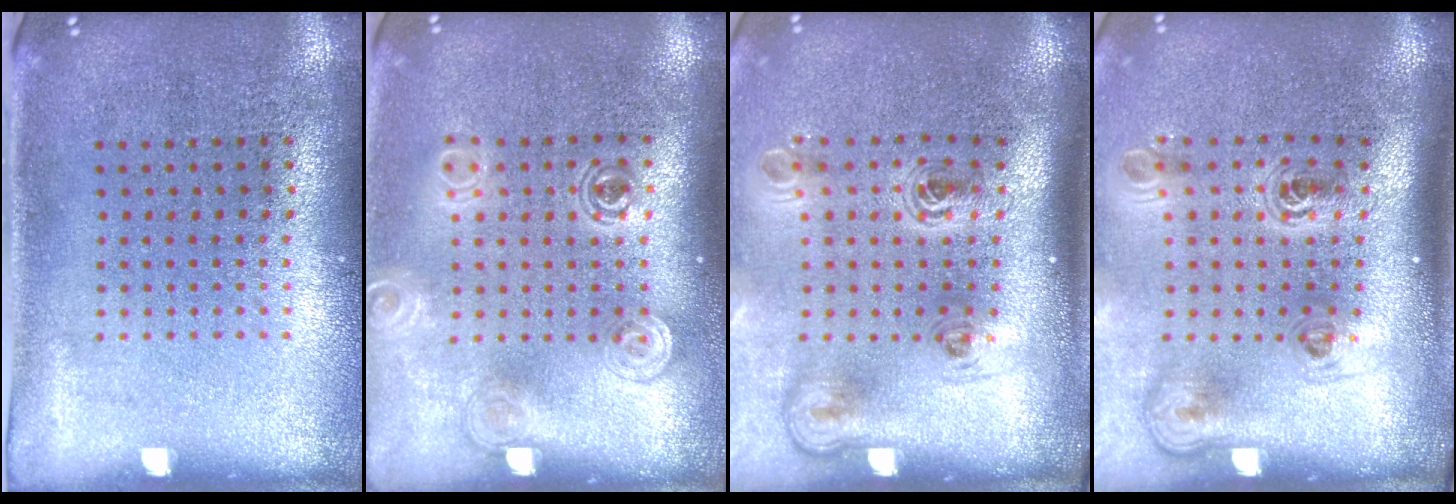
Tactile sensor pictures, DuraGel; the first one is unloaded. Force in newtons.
{"total": 1.5, "press": 1.2, "slide": 0.9}
{"total": 2.3, "press": 1.4, "slide": 1.8}
{"total": 2.3, "press": 1.5, "slide": 1.7}